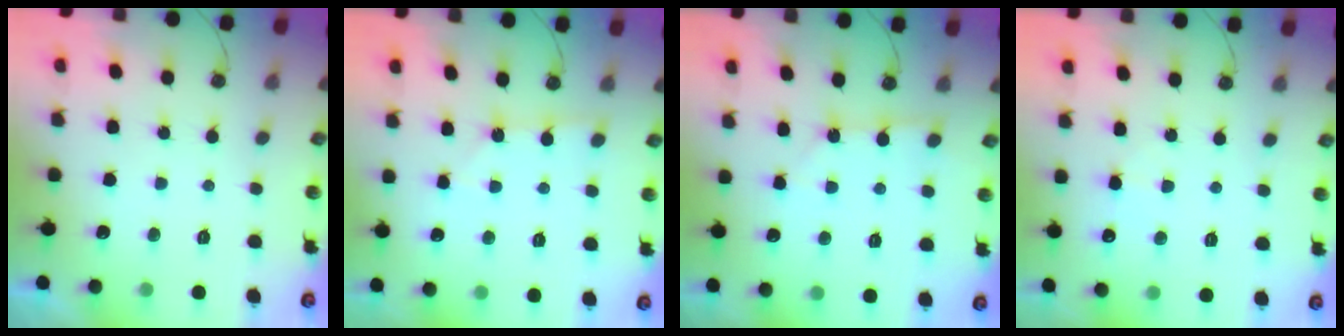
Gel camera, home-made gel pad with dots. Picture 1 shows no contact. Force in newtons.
{"total": 1.2, "press": 1.2, "slide": 0.1}
{"total": 2.8, "press": 2.8, "slide": 0.2}
{"total": 4.2, "press": 4.2, "slide": 0.7}